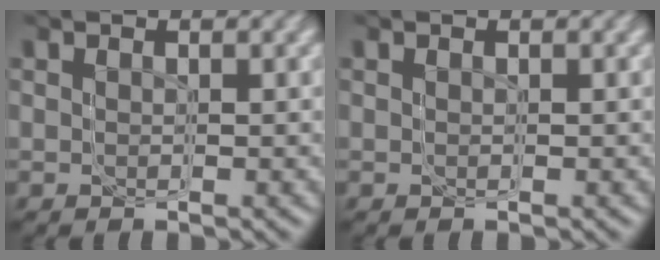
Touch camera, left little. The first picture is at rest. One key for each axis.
{"total": 0.0}